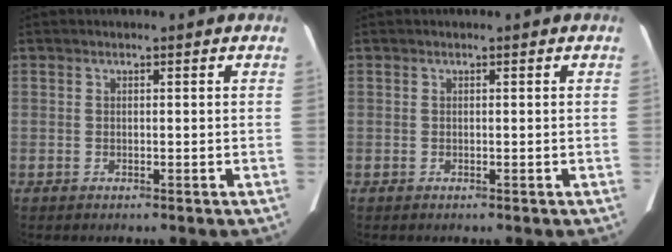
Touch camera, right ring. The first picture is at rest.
{"total": 0.0}